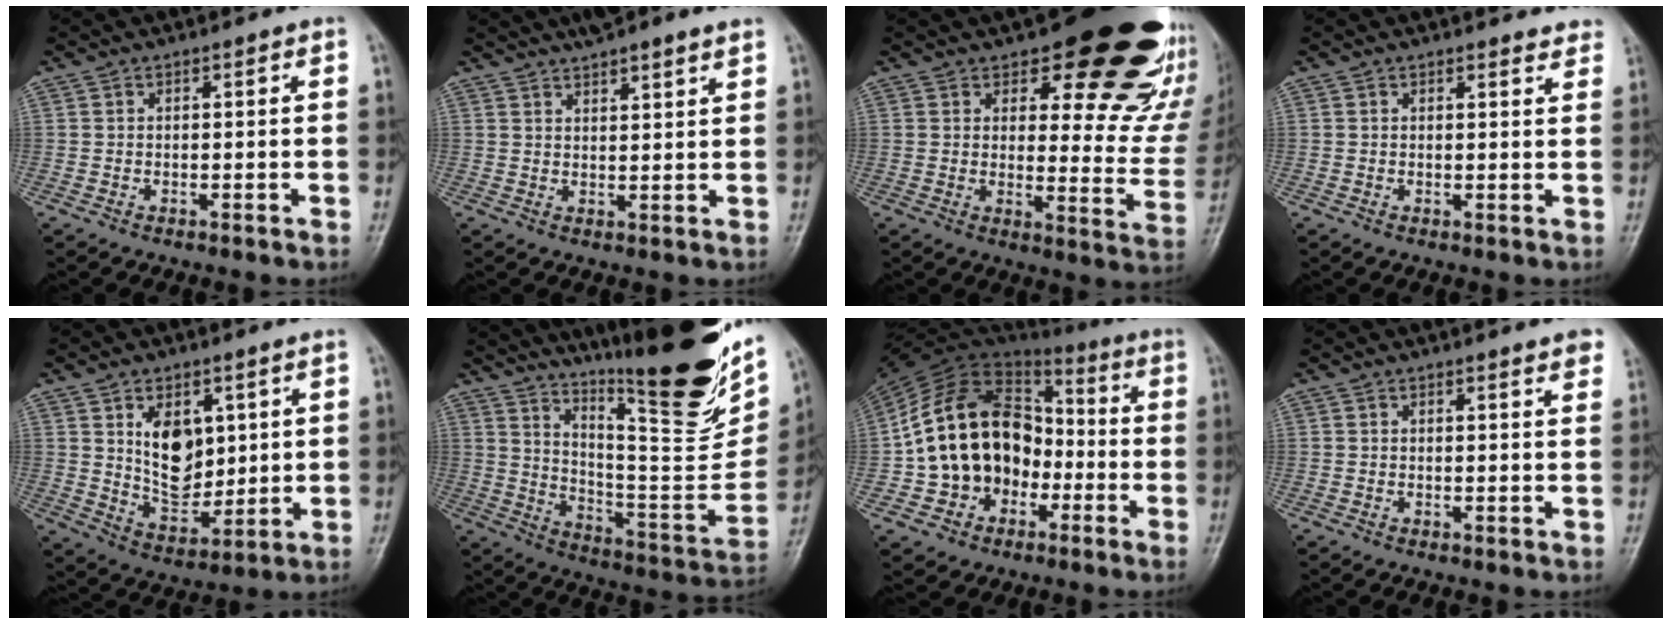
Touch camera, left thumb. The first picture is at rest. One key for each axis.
{"total": 7.4, "fx": 5.9, "fy": 1.3, "fz": 4.3, "tx": -0.051, "ty": -0.001, "tz": 0.086}
{"total": 22.5, "fx": 16.0, "fy": 8.7, "fz": 13.3, "tx": -0.125, "ty": -0.109, "tz": 0.193}
{"total": 2.9, "fx": 2.7, "fy": 0.8, "fz": 0.5, "tx": 0.004, "ty": -0.015, "tz": 0.020}
{"total": 11.1, "fx": 3.3, "fy": 7.2, "fz": 7.8, "tx": -0.089, "ty": -0.031, "tz": 0.073}
{"total": 29.5, "fx": 19.8, "fy": 5.7, "fz": 21.1, "tx": -0.293, "ty": -0.102, "tz": 0.306}
{"total": 19.8, "fx": -3.5, "fy": 15.4, "fz": 11.9, "tx": -0.191, "ty": 0.046, "tz": -0.060}
{"total": 3.8, "fx": 3.0, "fy": 0.4, "fz": 2.3, "tx": -0.022, "ty": -0.009, "tz": 0.029}